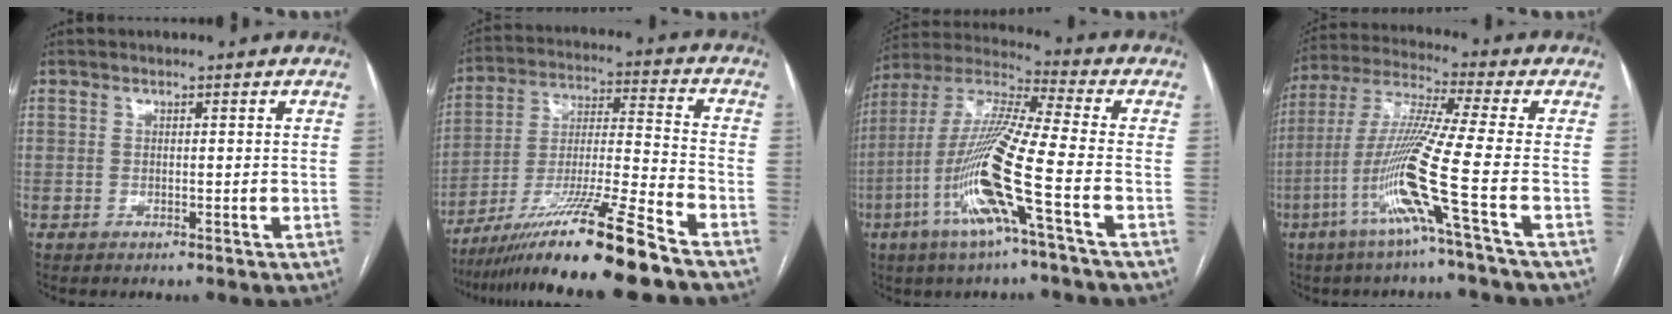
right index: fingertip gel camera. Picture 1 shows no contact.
{"total": 17.8, "force": [-13.8, -2.1, 11.1], "torque": [-0.213, -0.025, -0.244]}
{"total": 16.1, "force": [-5.7, -0.3, 15.1], "torque": [-0.315, -0.008, -0.117]}
{"total": 13.2, "force": [-5.2, -2.3, 11.9], "torque": [-0.243, -0.013, -0.109]}